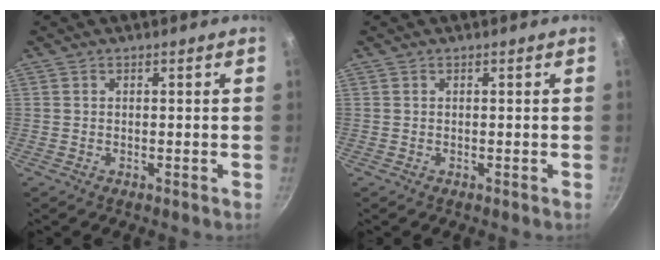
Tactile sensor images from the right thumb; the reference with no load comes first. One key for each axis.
{"total": 0.0}